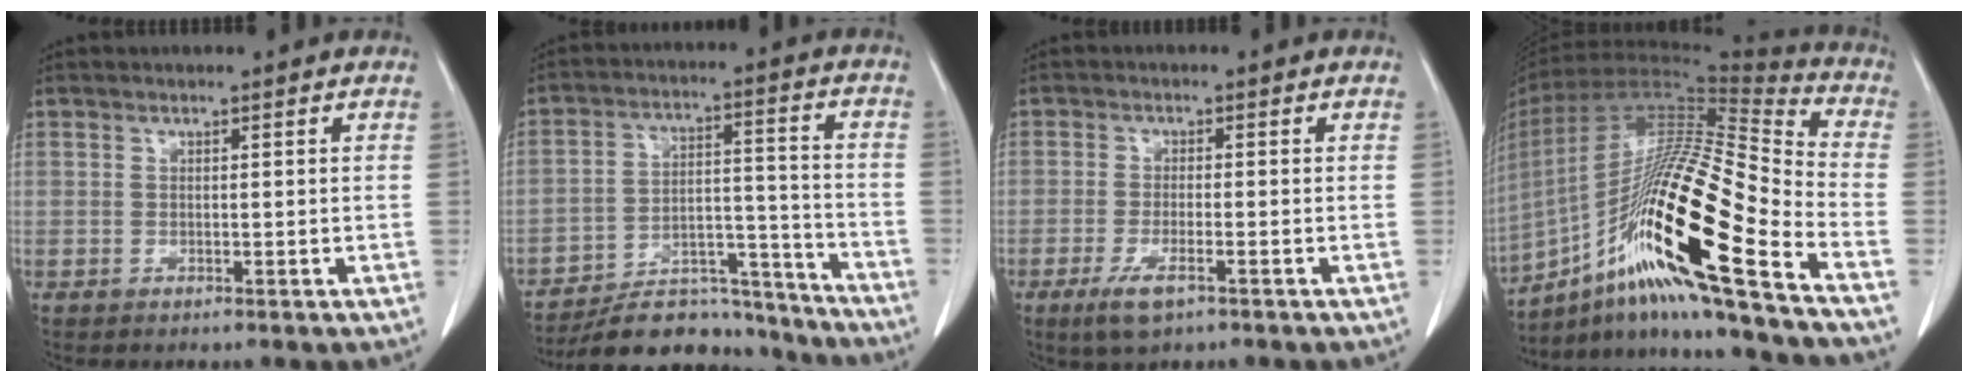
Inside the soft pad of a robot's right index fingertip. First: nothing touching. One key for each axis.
{"total": 15.0, "fx": -14.0, "fy": 4.2, "fz": 3.3, "tx": -0.035, "ty": 0.043, "tz": -0.213}
{"total": 4.4, "fx": -2.5, "fy": 1.0, "fz": 3.4, "tx": -0.072, "ty": -0.007, "tz": -0.044}
{"total": 27.1, "fx": -13.7, "fy": 1.5, "fz": 23.3, "tx": -0.435, "ty": -0.026, "tz": -0.251}